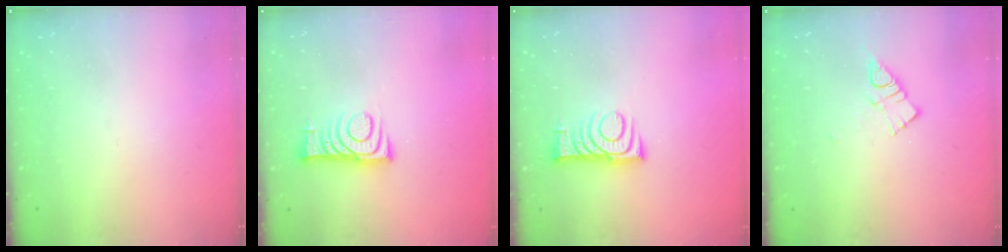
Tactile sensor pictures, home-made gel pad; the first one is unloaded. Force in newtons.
{"total": 8.9, "press": 8.9, "slide": 0.1}
{"total": 8.7, "press": 8.7, "slide": 0.5}
{"total": 5.9, "press": 5.9, "slide": 0.5}